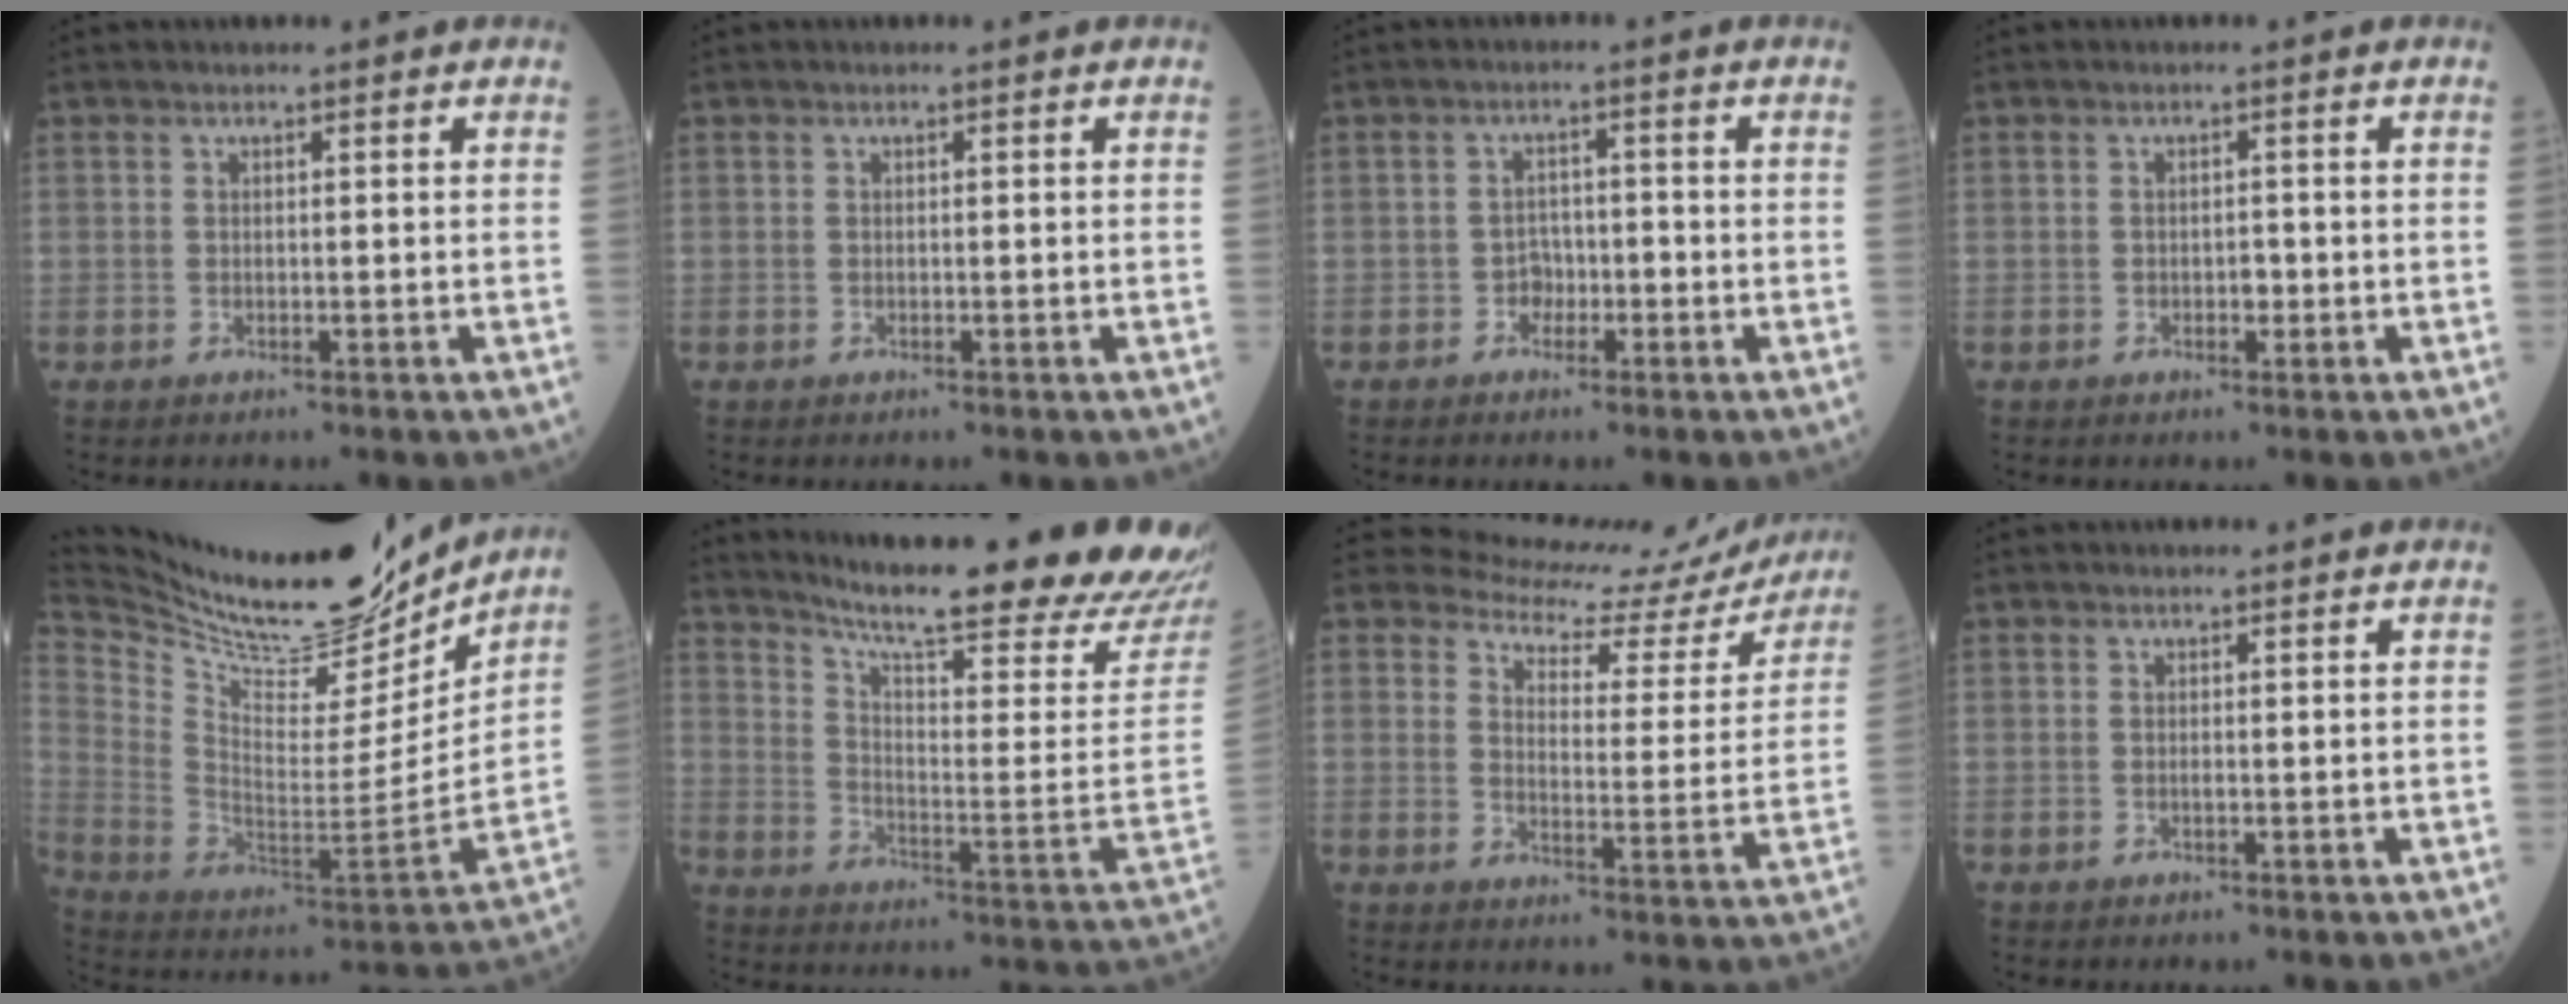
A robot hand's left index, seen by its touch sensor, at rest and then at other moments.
{"total": 0.0}
{"total": 2.3, "force": [-1.4, 1.6, 0.9], "torque": [-0.008, 0.004, -0.026]}
{"total": 1.2, "force": [-0.6, 0.7, 0.8], "torque": [-0.010, -0.001, -0.010]}
{"total": 26.9, "force": [24.0, 5.7, 10.8], "torque": [-0.209, -0.055, 0.370]}
{"total": 27.4, "force": [23.7, 1.6, 13.6], "torque": [-0.226, -0.085, 0.323]}
{"total": 14.3, "force": [13.4, 4.5, 2.2], "torque": [-0.009, -0.038, 0.138]}
{"total": 0.0}